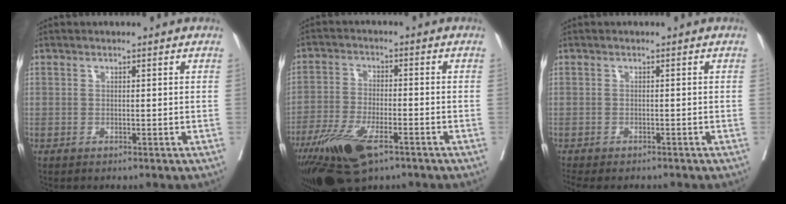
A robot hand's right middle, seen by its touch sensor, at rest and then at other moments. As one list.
[{"total": 12.4, "force": [-7.5, 3.9, 9.1], "torque": [-0.176, -0.024, -0.131]}, {"total": 7.0, "force": [-6.1, 2.1, 2.7], "torque": [-0.039, -0.007, -0.085]}]